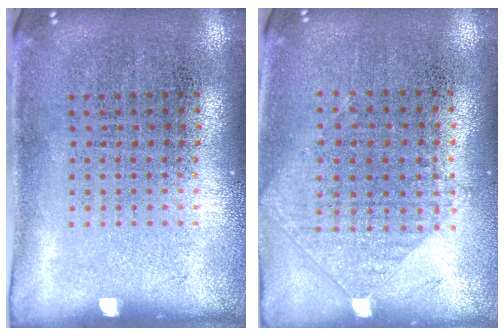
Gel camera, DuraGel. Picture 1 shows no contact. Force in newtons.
{"total": 0.9, "press": 0.8, "slide": 0.3}